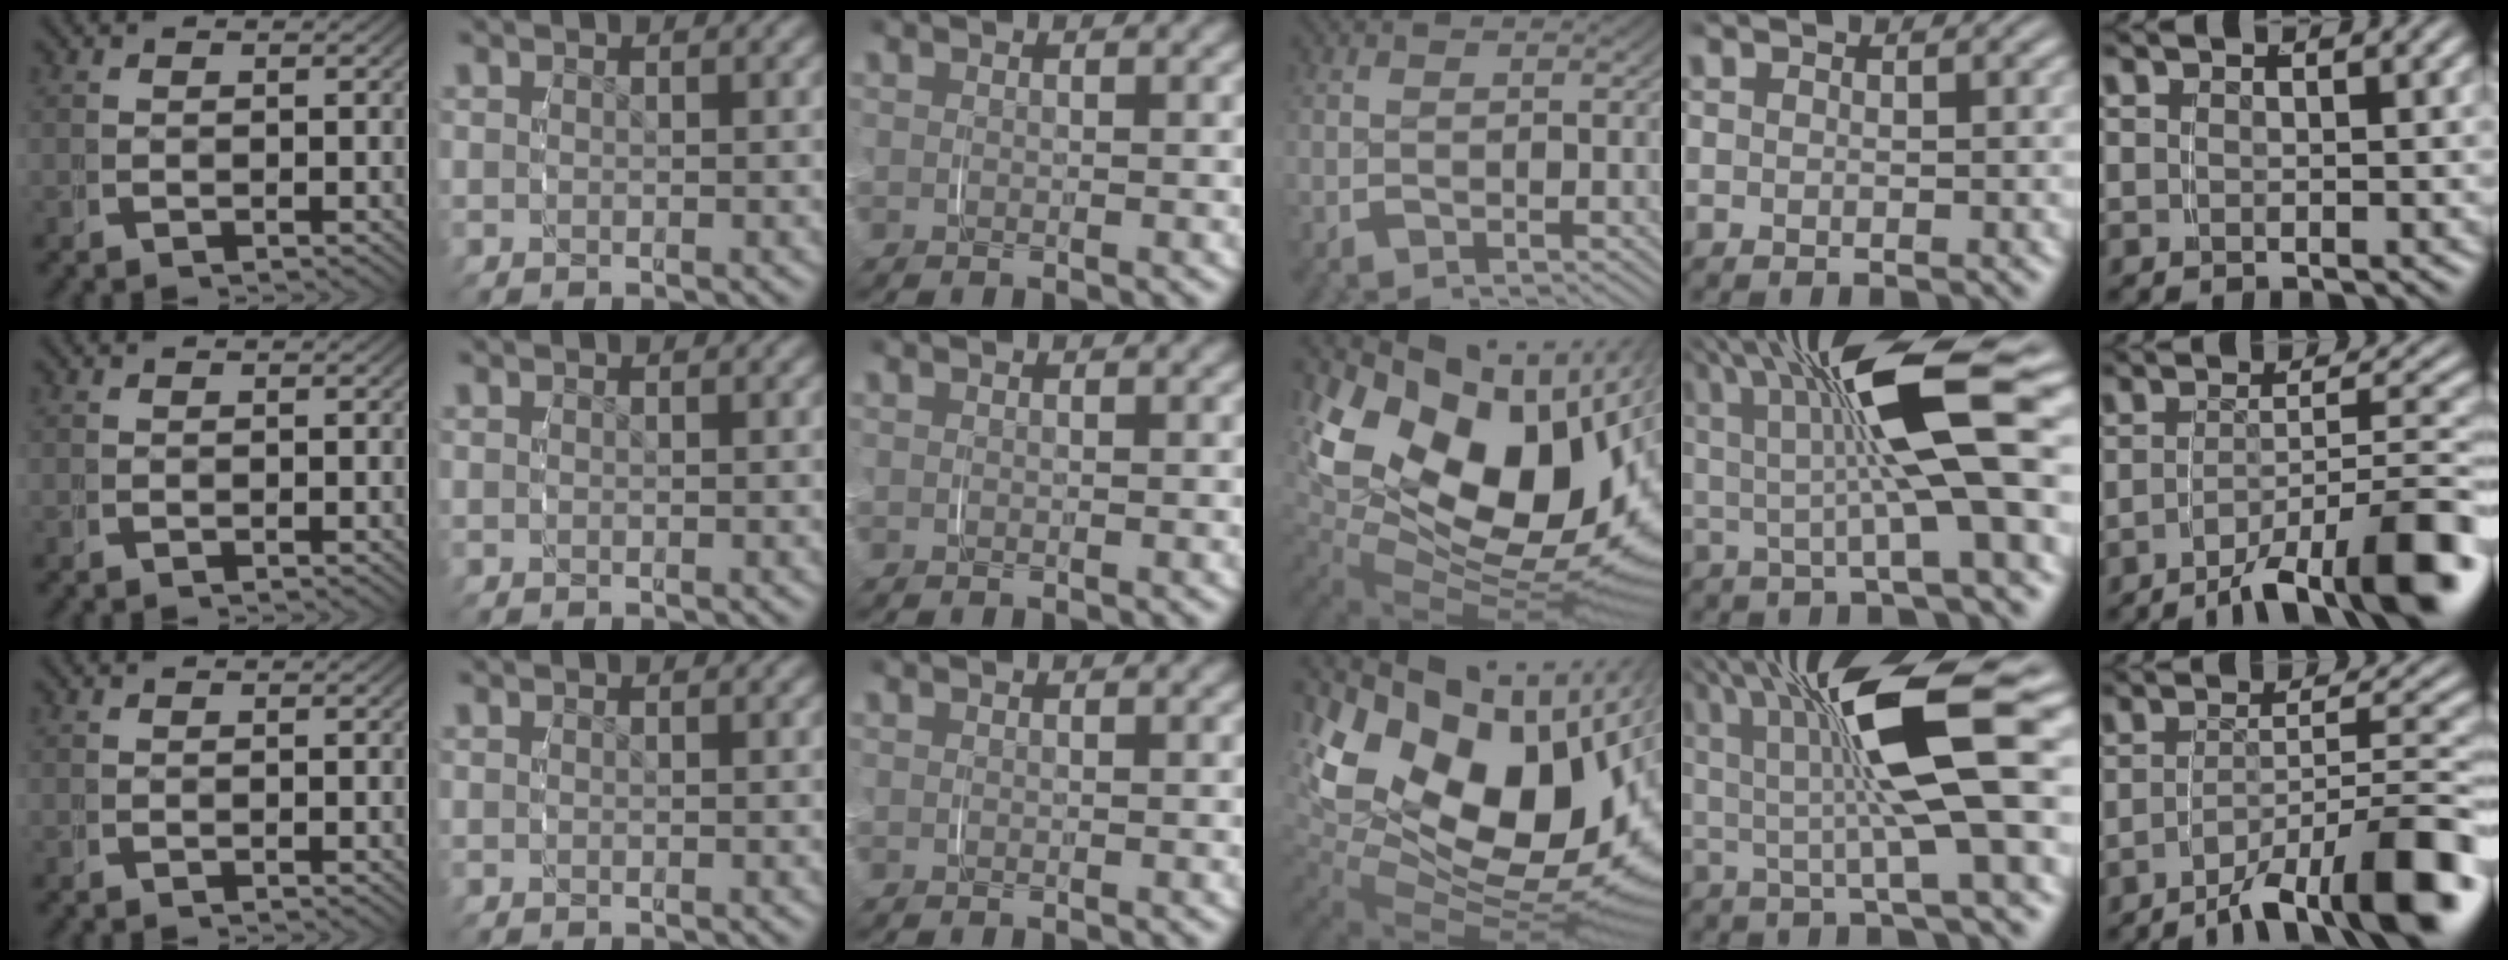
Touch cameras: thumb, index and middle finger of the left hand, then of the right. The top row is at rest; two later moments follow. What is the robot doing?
{"motion": "grasp_and_lifting", "object": "phone"}